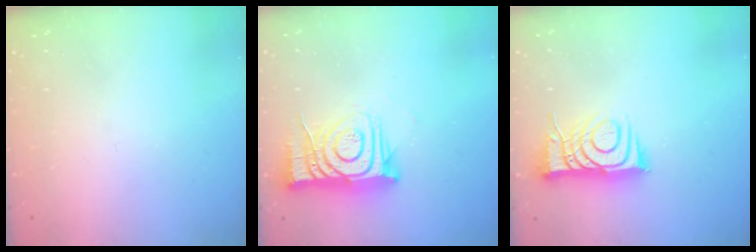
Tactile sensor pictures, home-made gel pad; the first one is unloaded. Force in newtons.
{"total": 13.3, "press": 13.2, "slide": 1.1}
{"total": 9.5, "press": 9.5, "slide": 1.2}